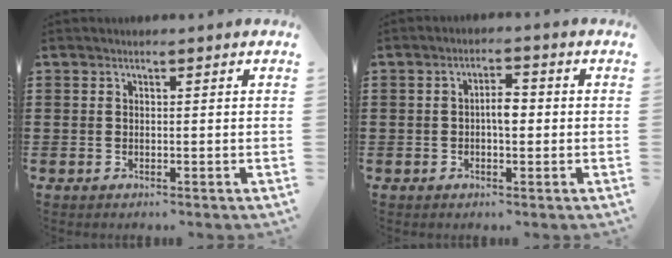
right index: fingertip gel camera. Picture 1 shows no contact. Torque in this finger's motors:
{"motor_torque": [0.94, -0.42, 0.11, 0.11]}